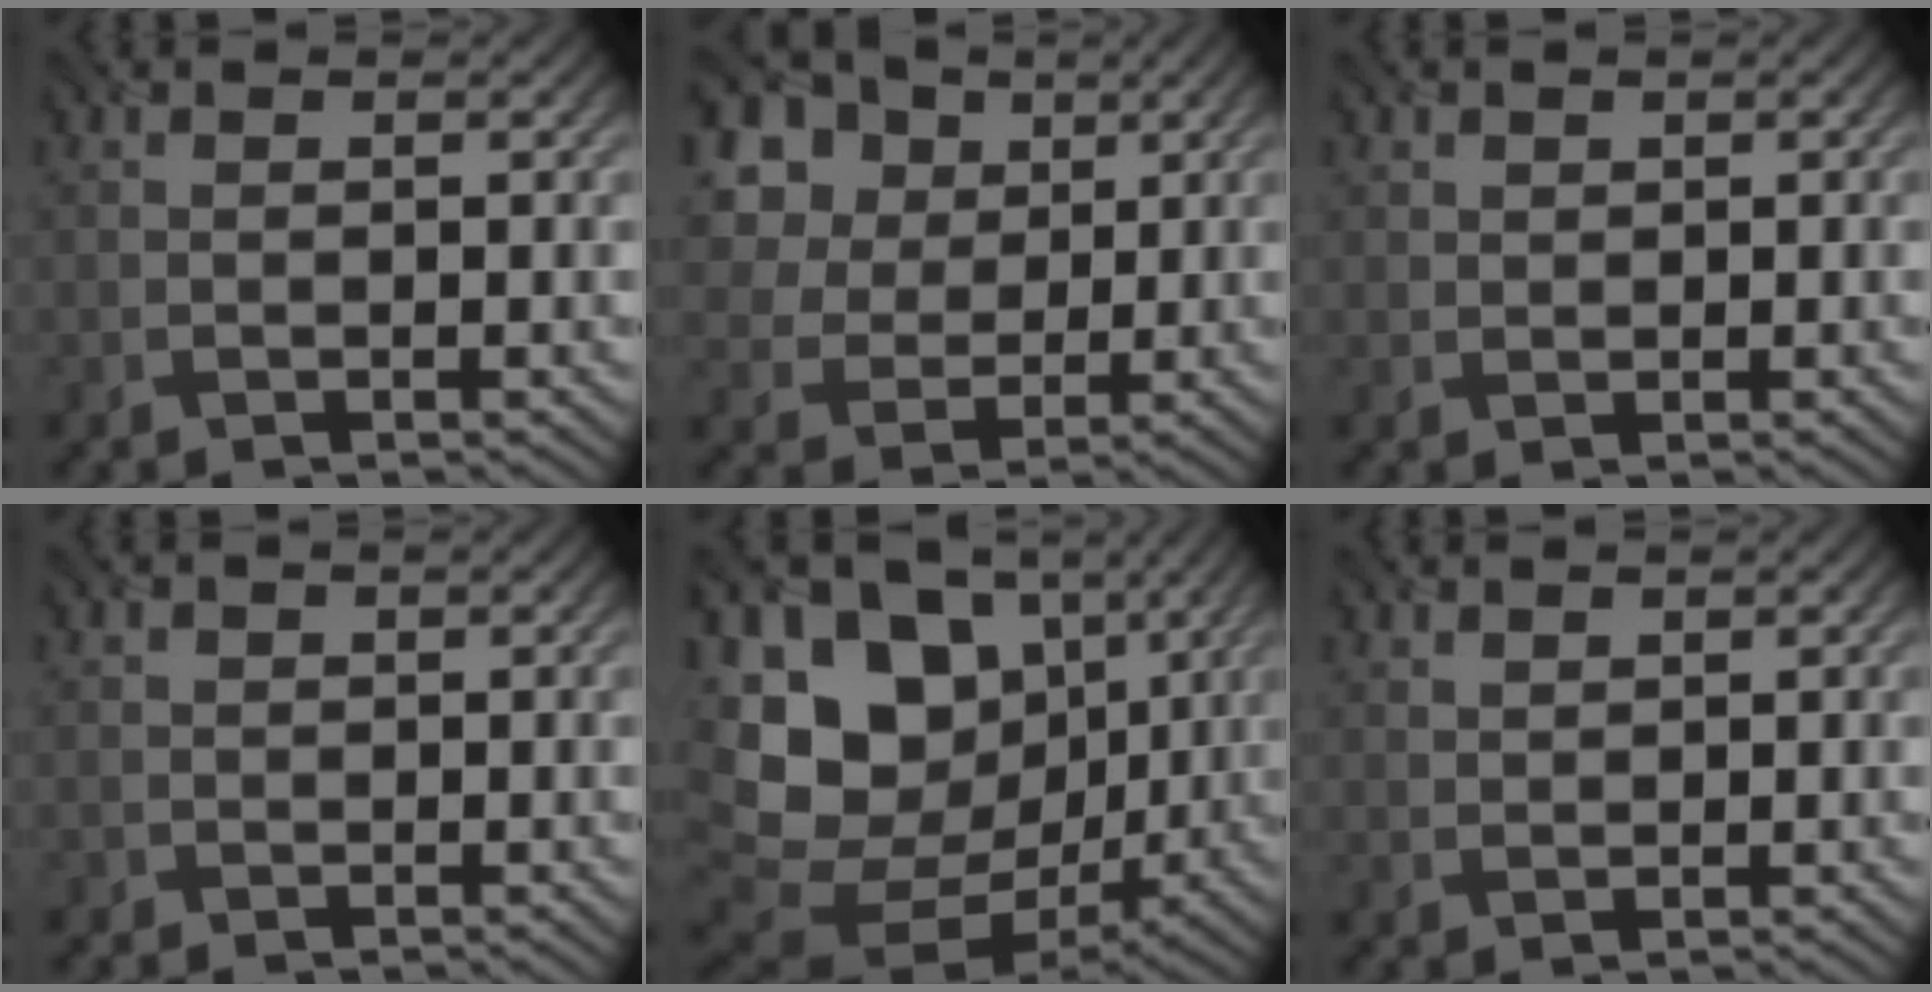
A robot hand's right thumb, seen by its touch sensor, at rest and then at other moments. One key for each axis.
{"total": 13.5, "fx": 6.4, "fy": 10.3, "fz": 5.9, "tx": -0.189, "ty": 0.025, "tz": 0.141}
{"total": 0.9, "fx": 0.5, "fy": 0.7, "fz": 0.2, "tx": -0.007, "ty": -0.005, "tz": 0.012}
{"total": 1.3, "fx": -0.4, "fy": 1.2, "fz": 0.0, "tx": 0.010, "ty": 0.001, "tz": -0.015}
{"total": 20.1, "fx": 2.8, "fy": 16.2, "fz": 11.7, "tx": -0.280, "ty": 0.004, "tz": 0.081}
{"total": 1.0, "fx": 0.8, "fy": 0.5, "fz": 0.3, "tx": -0.014, "ty": -0.004, "tz": 0.020}